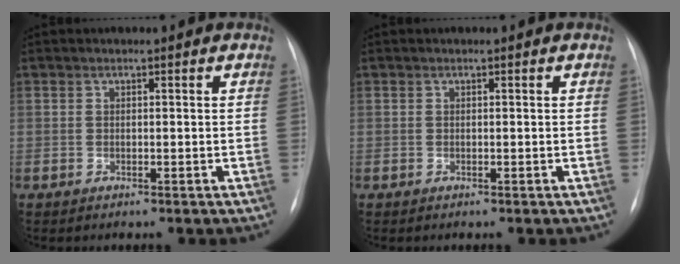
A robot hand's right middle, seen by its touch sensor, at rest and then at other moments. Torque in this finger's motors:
{"motor_torque": [-0.30, 0.05, 0.01, -0.01]}